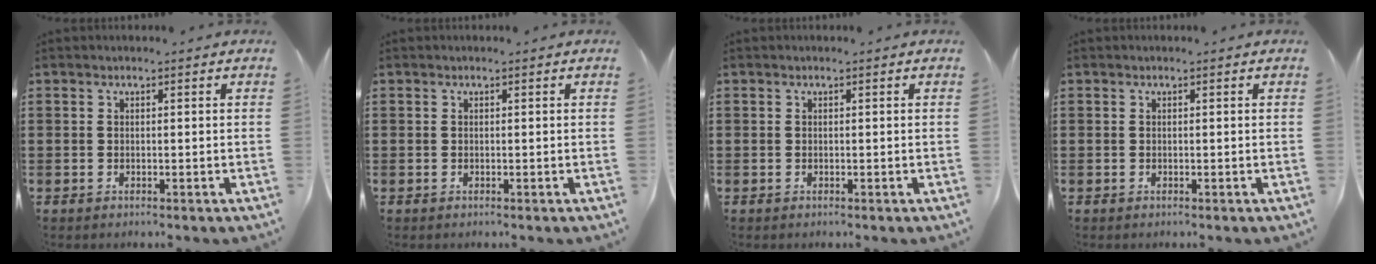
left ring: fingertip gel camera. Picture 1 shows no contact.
{"total": 0.0}
{"total": 0.0}
{"total": 0.0}